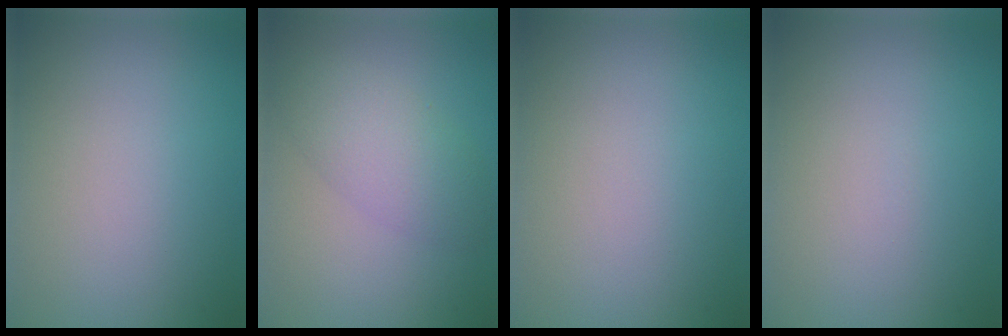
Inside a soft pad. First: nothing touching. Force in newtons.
{"total": 3.0, "press": 3.0, "slide": 0.1}
{"total": 0.0}
{"total": 0.0}